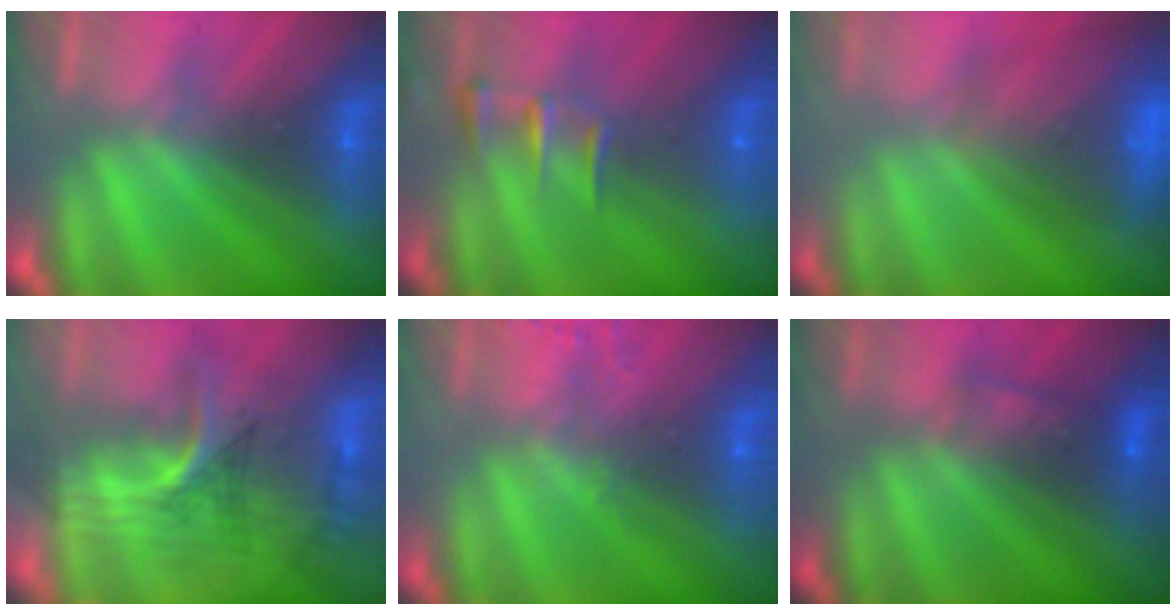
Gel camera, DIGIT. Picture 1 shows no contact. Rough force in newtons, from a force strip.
{"total": 2.4}
{"total": 6.3}
{"total": 2.9}
{"total": 1.9}
{"total": 2.3}